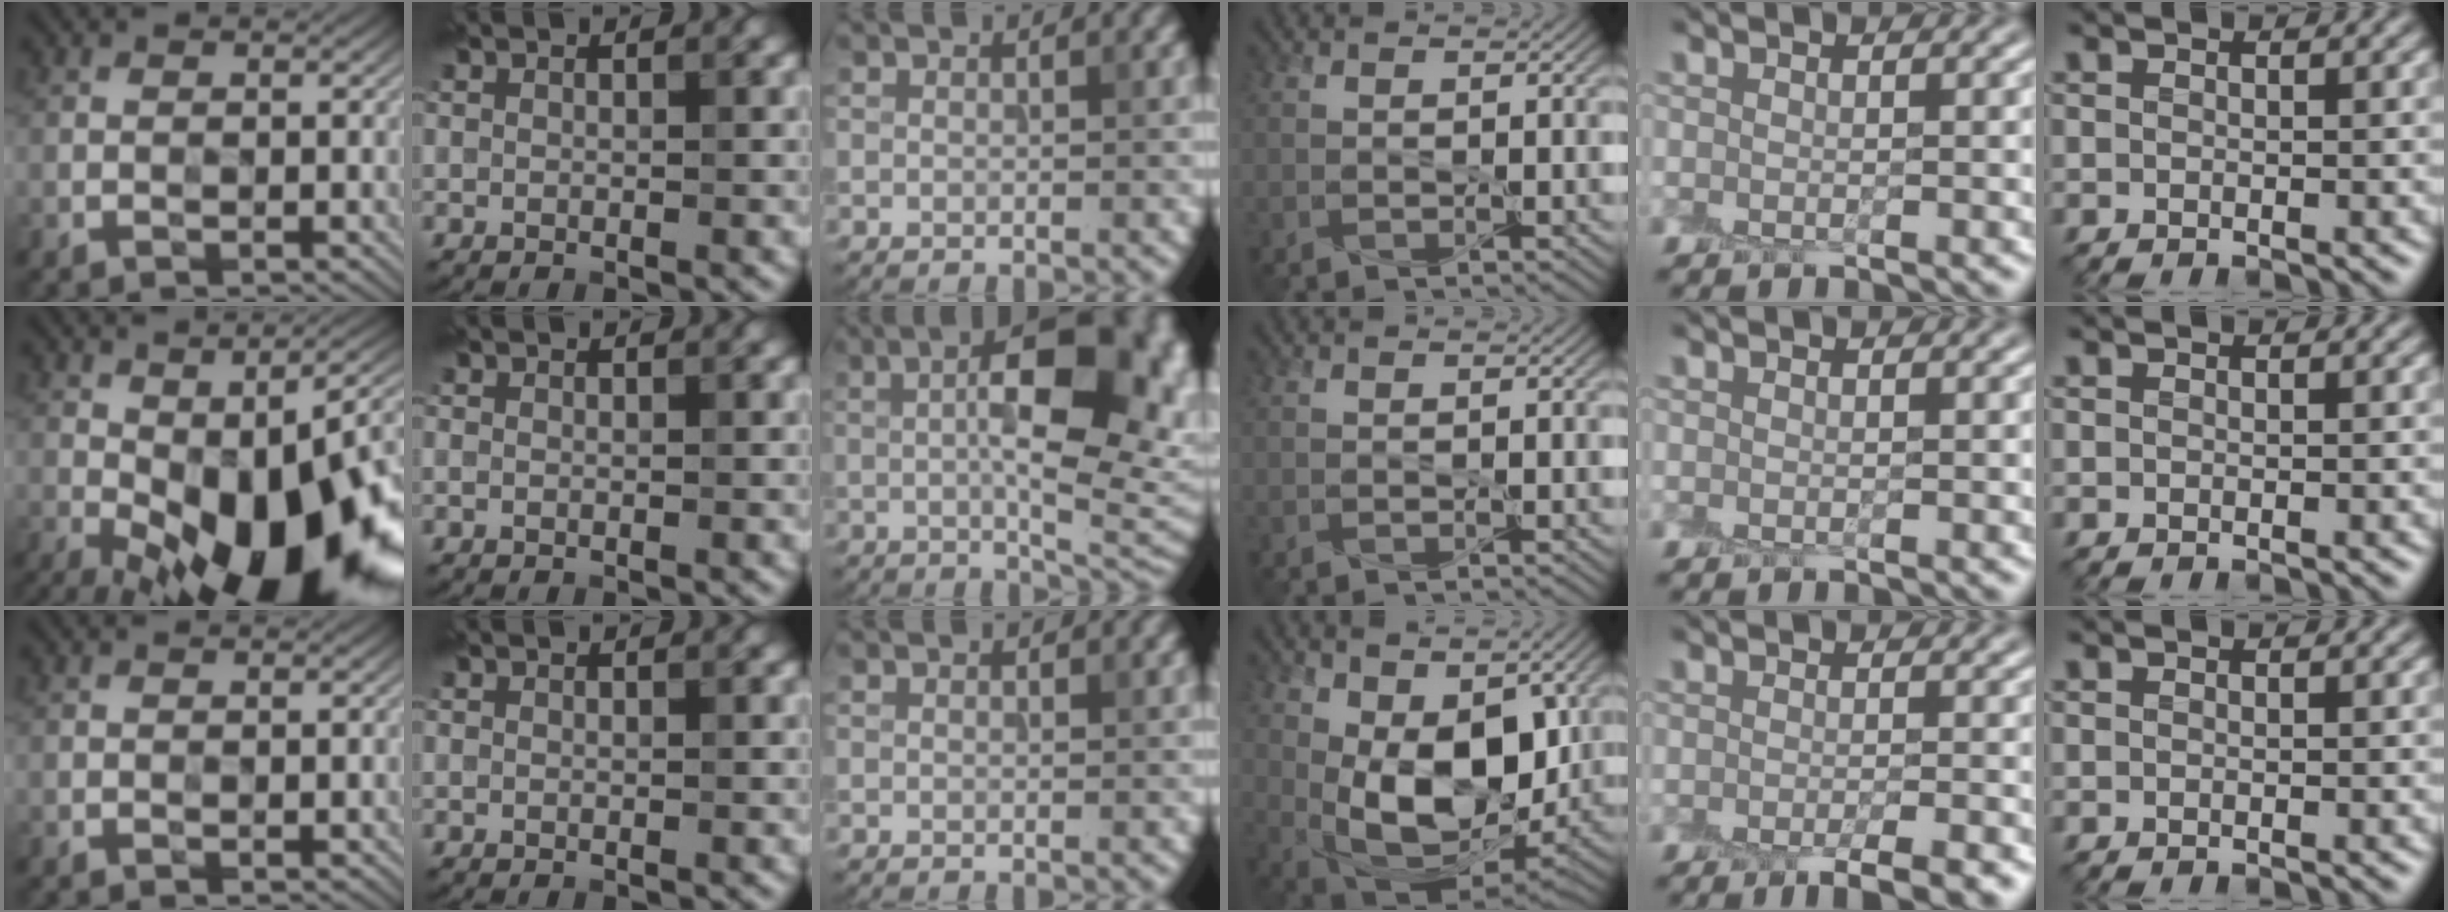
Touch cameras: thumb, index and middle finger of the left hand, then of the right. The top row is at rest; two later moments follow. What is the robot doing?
{"motion": "peel", "object": "plastic wrap"}